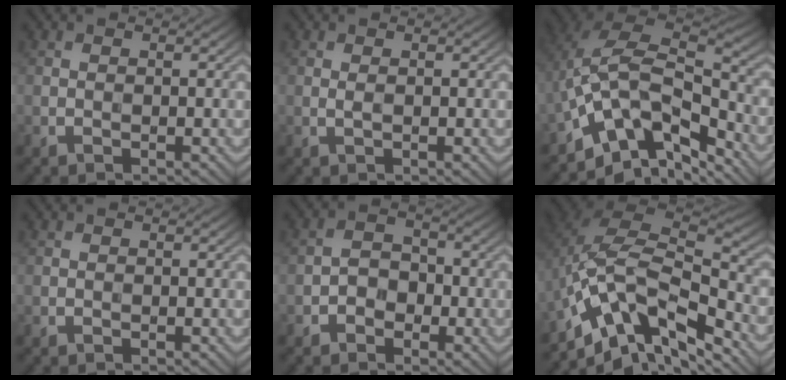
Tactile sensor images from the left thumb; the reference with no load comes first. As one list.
[{"total": 0.7, "force": [0.1, 0.2, 0.7], "torque": [-0.018, 0.000, 0.001]}, {"total": 13.5, "force": [-7.0, 7.2, 9.1], "torque": [-0.187, 0.005, -0.124]}, {"total": 0.0}, {"total": 3.0, "force": [-1.4, 2.2, 1.5], "torque": [-0.021, 0.009, -0.029]}, {"total": 13.7, "force": [-7.0, 6.2, 10.0], "torque": [-0.210, 0.008, -0.131]}]